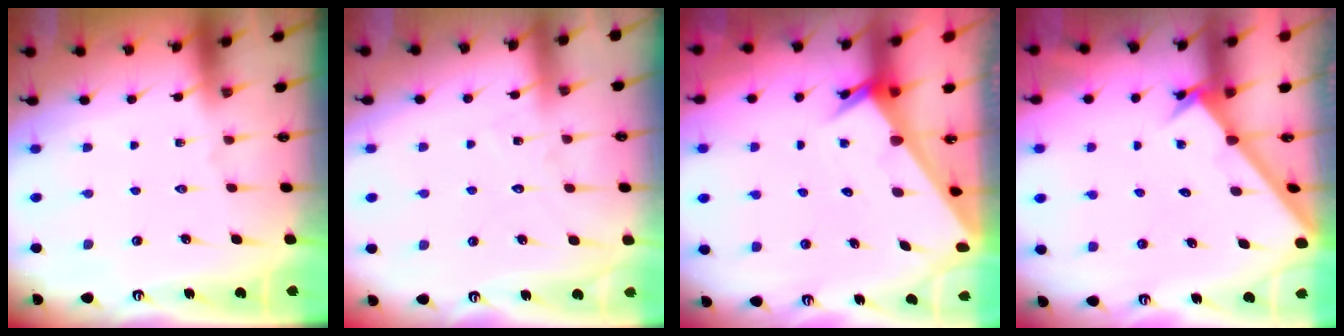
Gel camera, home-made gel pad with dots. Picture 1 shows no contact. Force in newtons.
{"total": 7.5, "press": 7.5, "slide": 0.4}
{"total": 2.4, "press": 2.4, "slide": 0.0}
{"total": 1.9, "press": 1.9, "slide": 0.2}